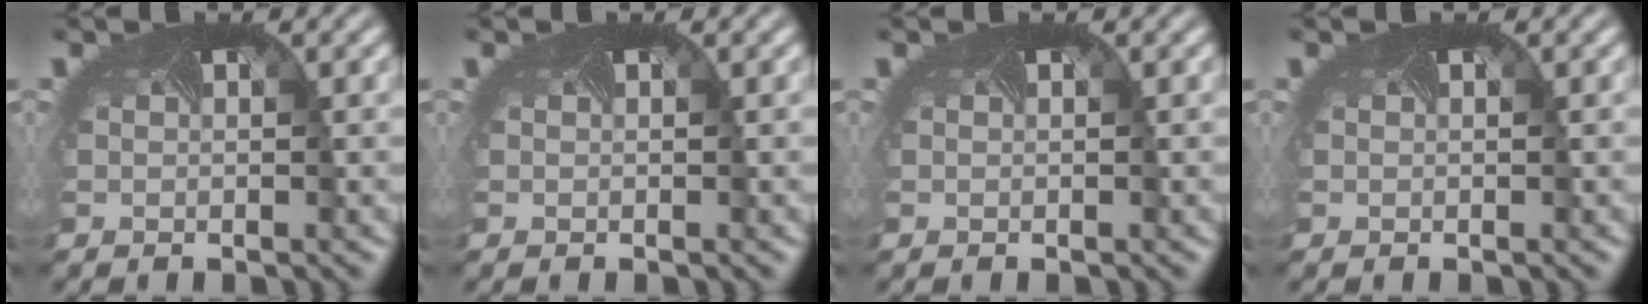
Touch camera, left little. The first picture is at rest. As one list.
[{"total": 0.0}, {"total": 0.0}, {"total": 0.0}]